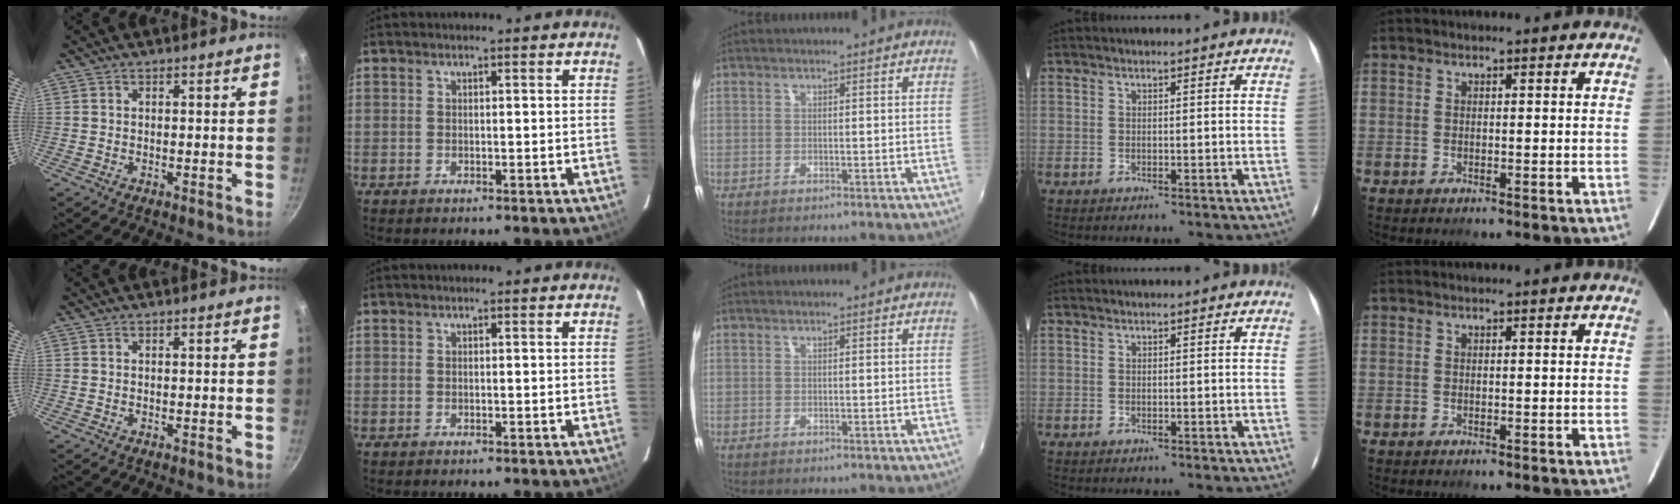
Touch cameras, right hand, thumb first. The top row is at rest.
{}